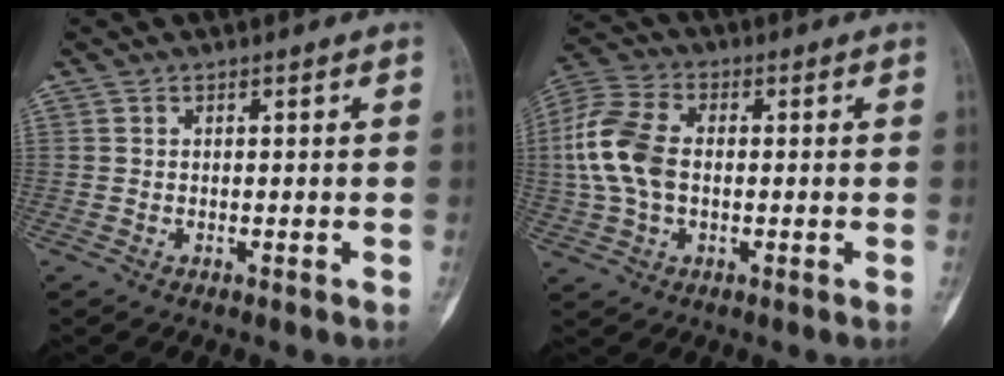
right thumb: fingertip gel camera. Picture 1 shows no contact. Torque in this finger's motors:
{"motor_torque": [1.05, 1.69, 1.10, 0.06, 0.19]}